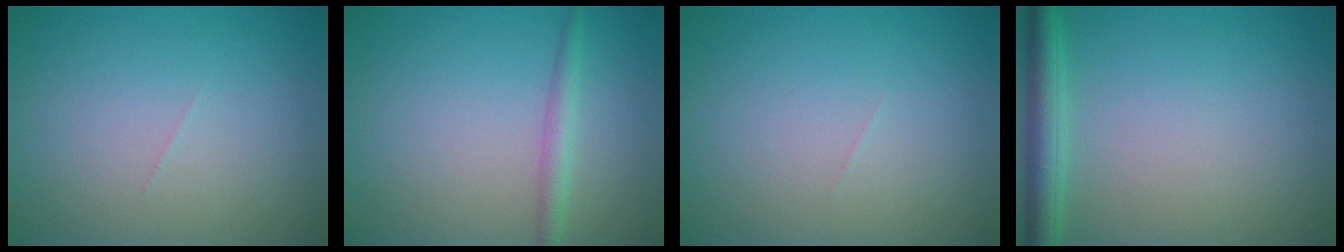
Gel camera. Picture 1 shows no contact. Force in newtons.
{"total": 1.9, "press": 1.8, "slide": 0.1}
{"total": 0.0}
{"total": 3.1, "press": 3.1, "slide": 0.1}